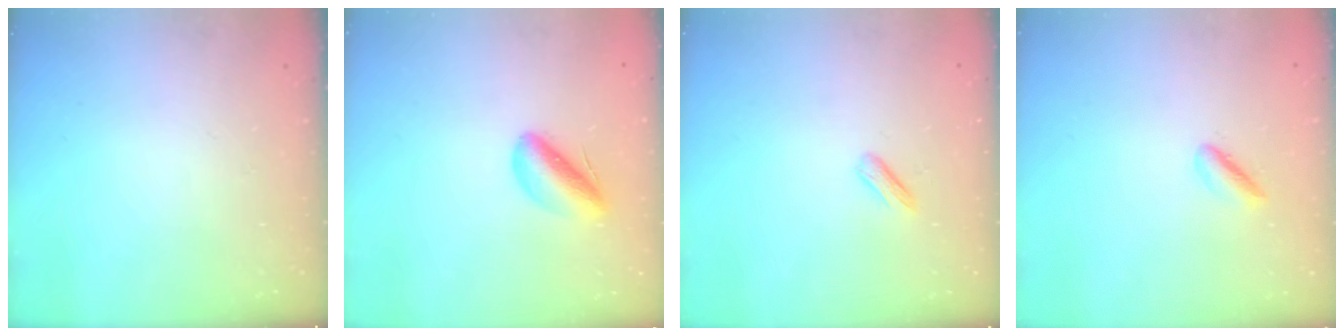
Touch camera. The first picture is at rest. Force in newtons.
{"total": 7.1, "press": 6.9, "slide": 1.7}
{"total": 2.8, "press": 2.7, "slide": 0.9}
{"total": 1.8, "press": 1.7, "slide": 0.4}